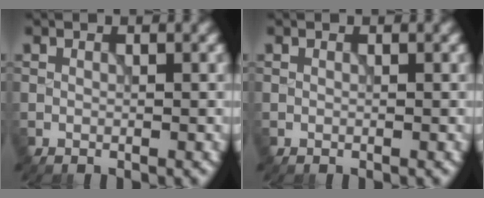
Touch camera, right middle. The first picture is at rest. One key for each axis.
{"total": 0.0}